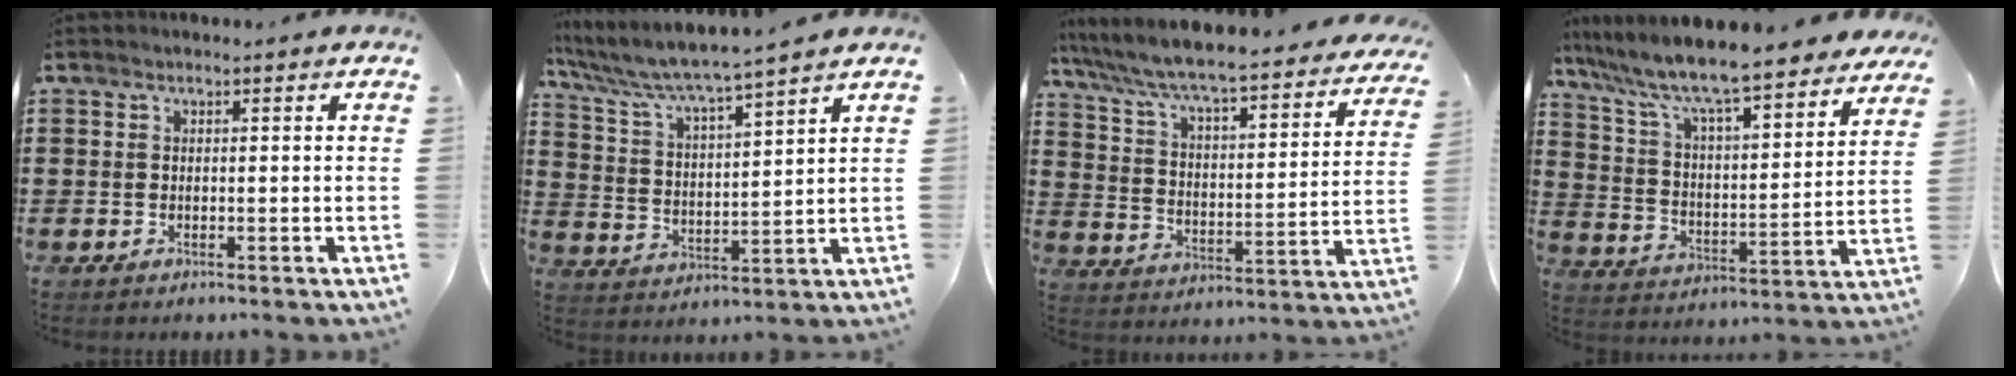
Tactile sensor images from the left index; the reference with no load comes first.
{"total": 5.5, "force": [5.0, -0.3, 2.3], "torque": [-0.070, -0.035, 0.079]}
{"total": 5.8, "force": [5.2, -0.1, 2.6], "torque": [-0.077, -0.053, 0.077]}
{"total": 8.4, "force": [7.5, 0.5, 3.6], "torque": [-0.105, -0.057, 0.124]}